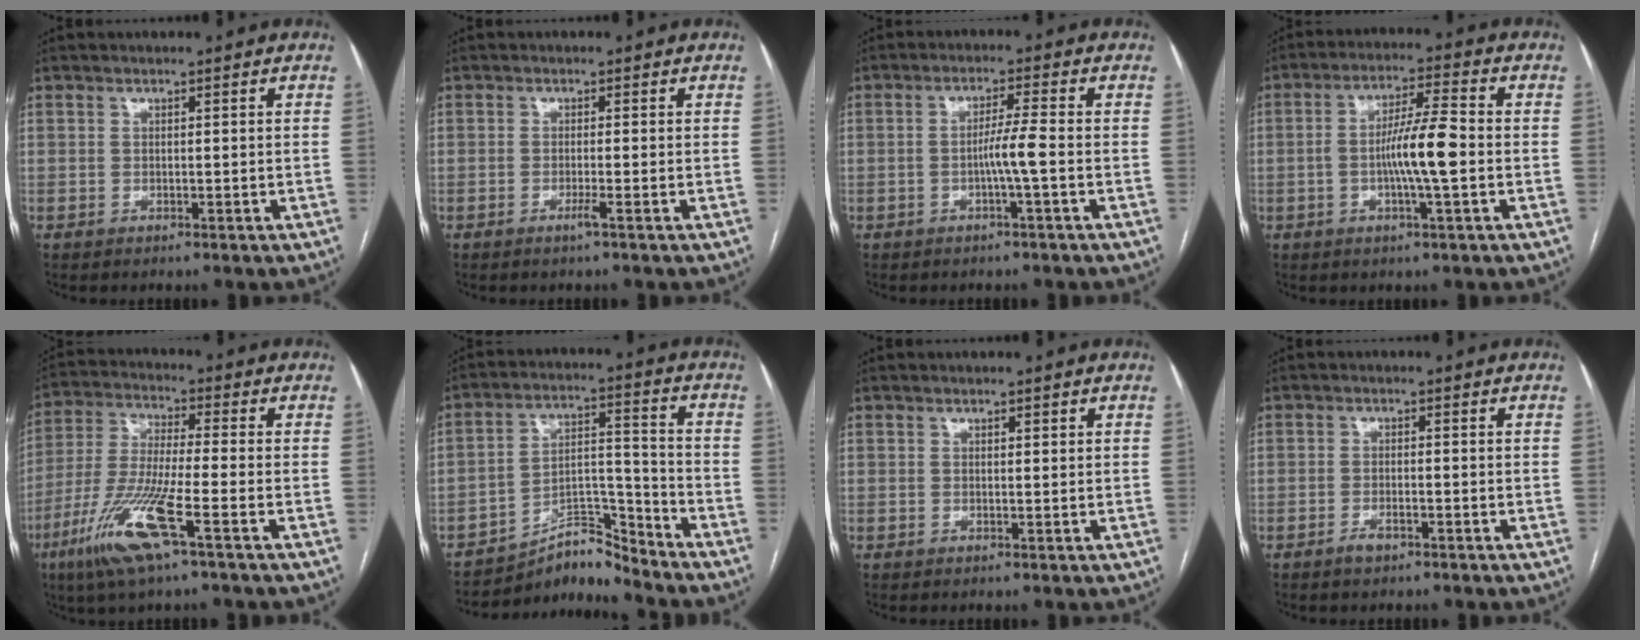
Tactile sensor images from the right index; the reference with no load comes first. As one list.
[{"total": 1.3, "force": [-0.7, -0.4, 1.1], "torque": [-0.020, -0.002, -0.015]}, {"total": 3.9, "force": [-1.1, -0.6, 3.7], "torque": [-0.065, 0.002, -0.019]}, {"total": 8.4, "force": [-1.3, 0.5, 8.3], "torque": [-0.152, 0.007, -0.027]}, {"total": 12.6, "force": [-6.1, 0.4, 11.0], "torque": [-0.236, -0.023, -0.121]}, {"total": 7.6, "force": [-7.5, 1.0, 0.7], "torque": [-0.008, 0.048, -0.131]}, {"total": 0.7, "force": [0.4, 0.2, 0.5], "torque": [-0.007, 0.002, 0.005]}, {"total": 1.9, "force": [-1.3, 0.7, 1.2], "torque": [-0.022, 0.001, -0.020]}]